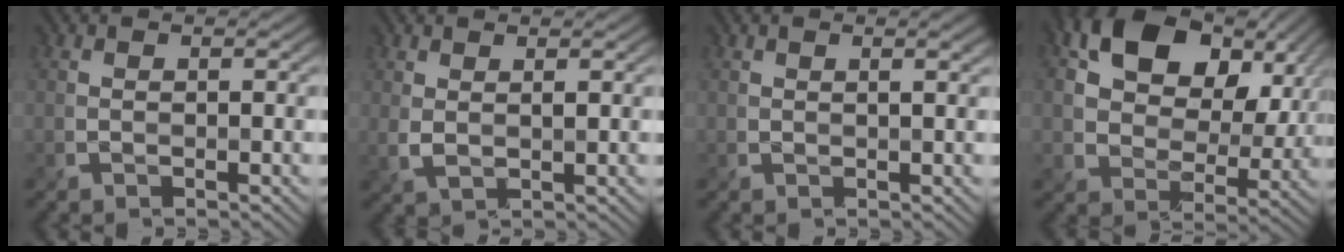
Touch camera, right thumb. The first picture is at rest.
{"total": 1.5, "force": [0.8, 0.5, 1.1], "torque": [-0.023, -0.004, 0.018]}
{"total": 1.9, "force": [1.1, 0.4, 1.5], "torque": [-0.024, 0.001, 0.019]}
{"total": 14.8, "force": [6.4, 9.6, 9.2], "torque": [-0.171, 0.008, 0.111]}